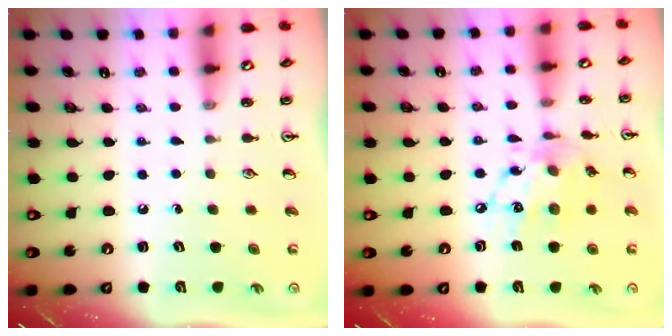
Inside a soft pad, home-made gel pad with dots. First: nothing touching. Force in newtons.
{"total": 13.2, "press": 13.2, "slide": 0.9}